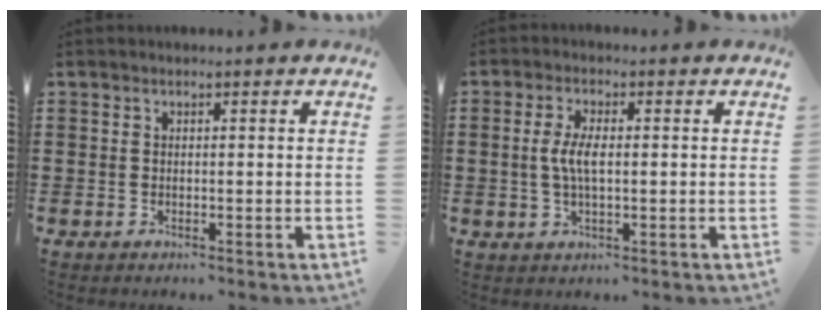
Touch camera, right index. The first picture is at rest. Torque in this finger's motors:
{"motor_torque": [1.19, 0.15, 0.28, 0.15]}